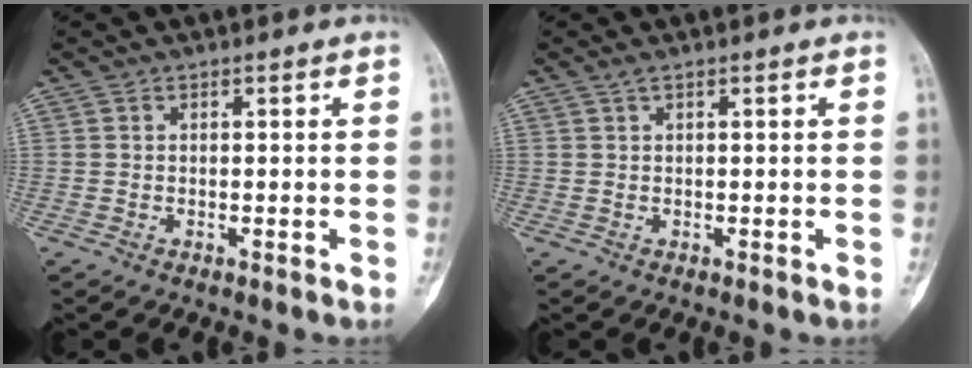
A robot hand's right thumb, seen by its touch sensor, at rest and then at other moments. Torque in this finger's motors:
{"motor_torque": [0.02, 0.01, 0.21, -0.07, 0.02]}